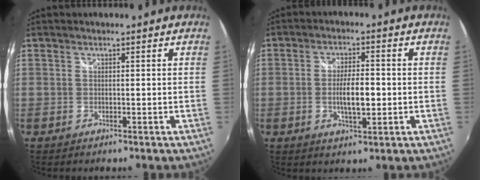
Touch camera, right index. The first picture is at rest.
{"total": 6.5, "force": [-0.9, 2.0, 6.1], "torque": [-0.114, -0.003, -0.015]}